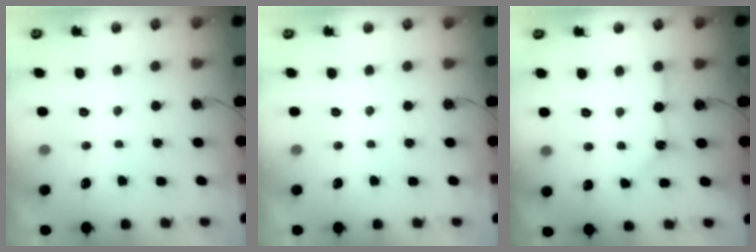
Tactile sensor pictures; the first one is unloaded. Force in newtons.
{"total": 0.0}
{"total": 8.2, "press": 8.2, "slide": 0.7}